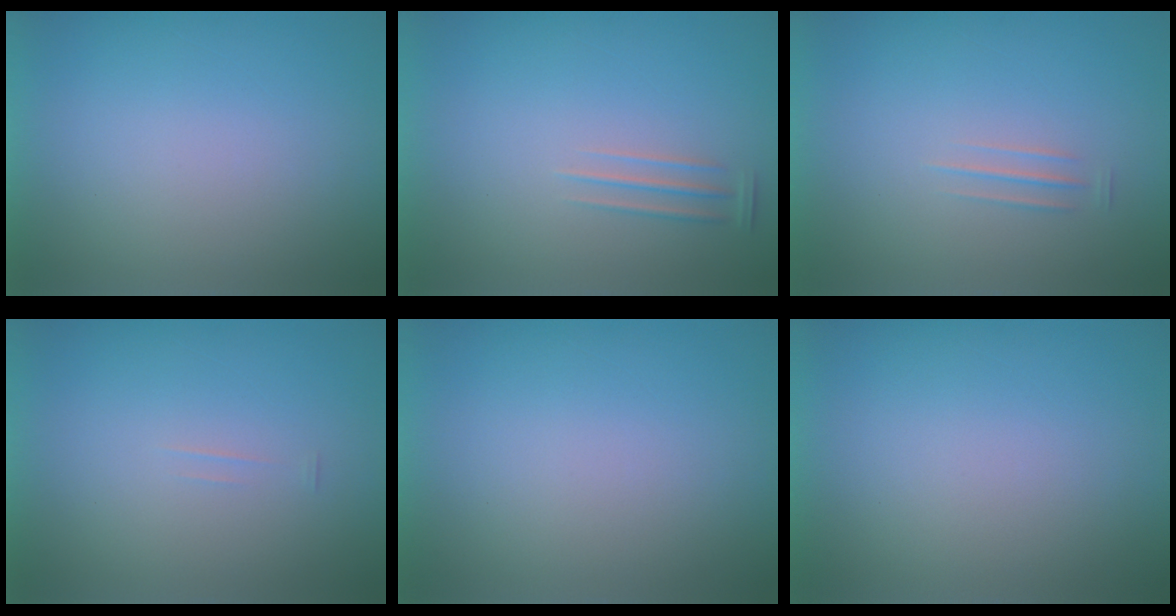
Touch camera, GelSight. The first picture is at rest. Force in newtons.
{"total": 1.2}
{"total": 1.7}
{"total": 1.8}
{"total": 0.0}
{"total": 1.1}